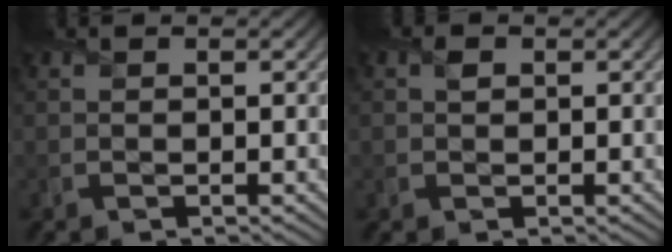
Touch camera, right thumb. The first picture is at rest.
{"total": 1.0, "force": [0.3, 0.8, 0.5], "torque": [-0.011, 0.003, 0.004]}